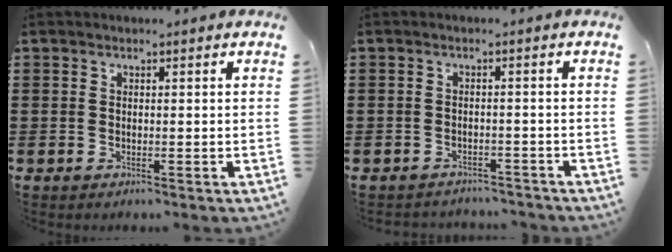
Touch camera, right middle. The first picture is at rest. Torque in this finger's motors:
{"motor_torque": [0.00, 0.00, 0.00, 0.02]}